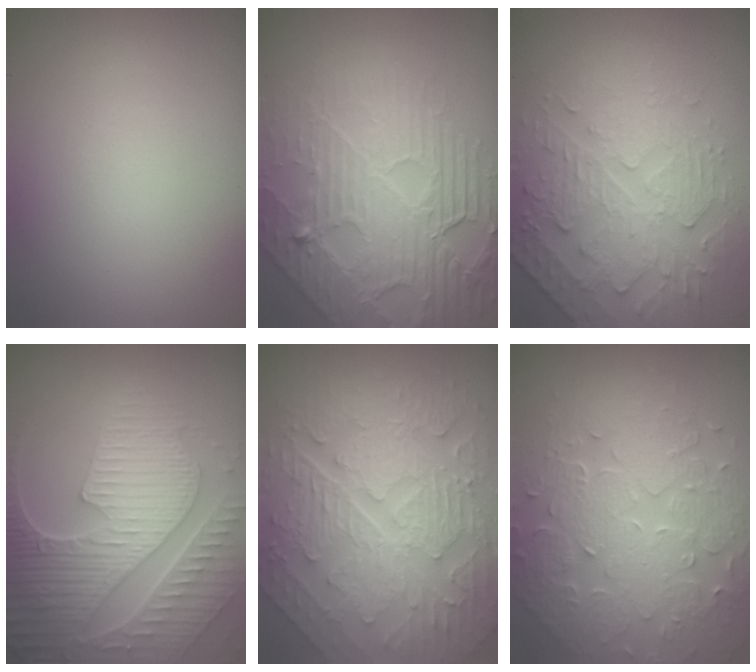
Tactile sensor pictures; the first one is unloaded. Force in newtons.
{"total": 7.6, "press": 5.7, "slide": 5.1}
{"total": 4.8, "press": 3.6, "slide": 3.2}
{"total": 8.2, "press": 6.1, "slide": 5.4}
{"total": 10.2, "press": 6.8, "slide": 7.5}
{"total": 8.0, "press": 5.8, "slide": 5.5}